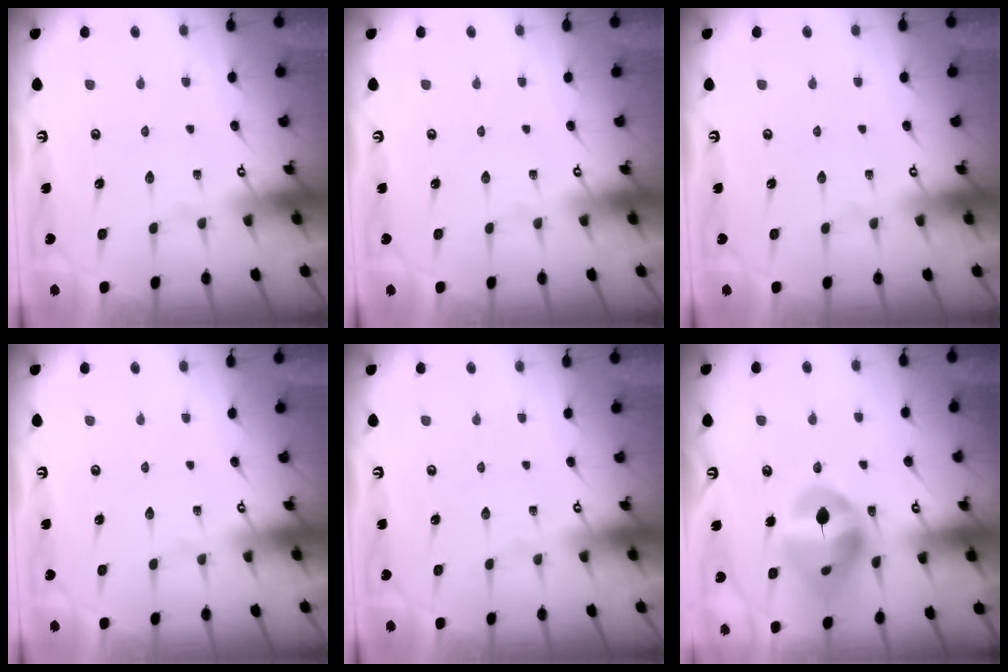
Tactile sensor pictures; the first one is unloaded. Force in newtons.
{"total": 0.0}
{"total": 0.0}
{"total": 0.0}
{"total": 0.0}
{"total": 15.4, "press": 15.3, "slide": 2.1}